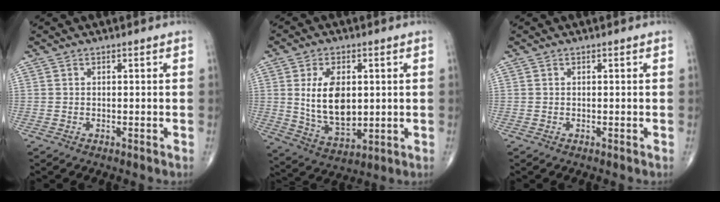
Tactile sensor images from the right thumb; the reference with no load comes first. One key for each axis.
{"total": 12.4, "fx": 1.5, "fy": 7.2, "fz": 10.0, "tx": -0.160, "ty": -0.020, "tz": 0.039}
{"total": 0.0}